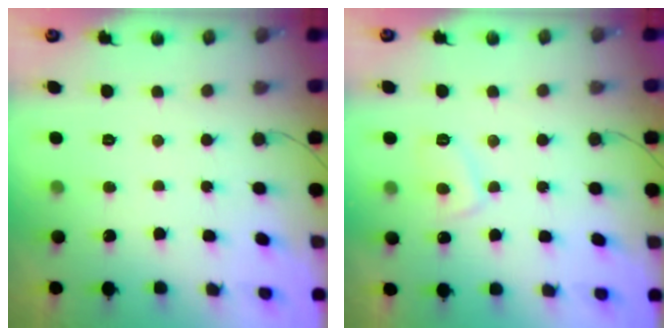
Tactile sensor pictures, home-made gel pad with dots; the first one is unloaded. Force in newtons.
{"total": 6.4, "press": 6.3, "slide": 0.5}